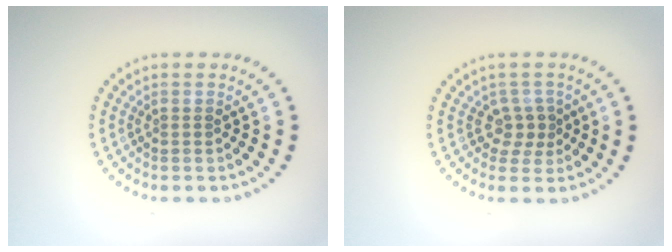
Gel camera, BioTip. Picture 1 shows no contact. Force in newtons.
{"total": 1.9, "press": 1.4, "slide": 1.2}